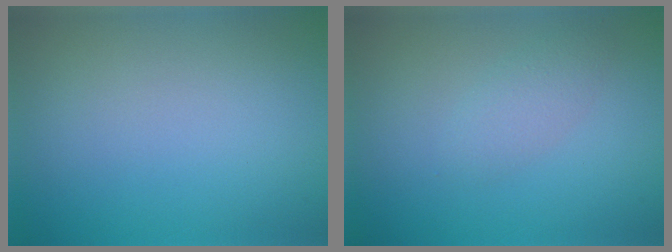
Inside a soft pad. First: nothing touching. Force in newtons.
{"total": 1.7, "press": 1.7, "slide": 0.0}